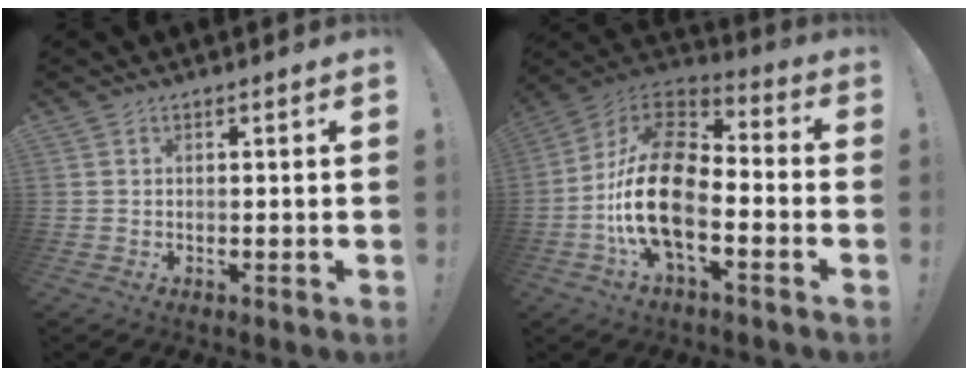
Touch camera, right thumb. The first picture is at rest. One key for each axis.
{"total": 21.3, "fx": -5.5, "fy": 11.2, "fz": 17.2, "tx": -0.347, "ty": 0.028, "tz": -0.090}